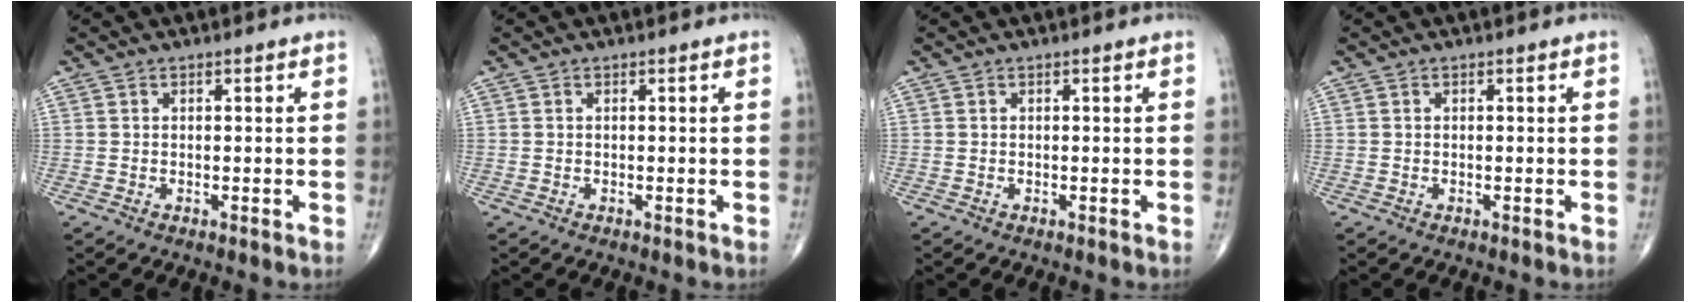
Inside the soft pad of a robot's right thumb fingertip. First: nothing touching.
{"total": 0.0}
{"total": 0.0}
{"total": 0.0}